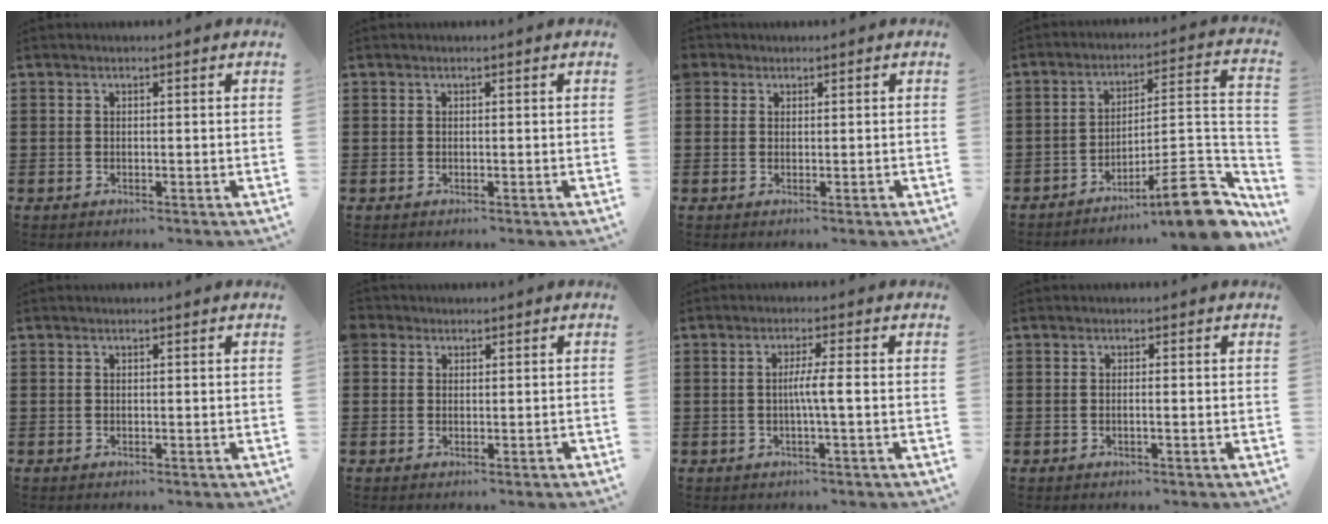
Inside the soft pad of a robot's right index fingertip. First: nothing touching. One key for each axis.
{"total": 0.0}
{"total": 1.2, "fx": 0.7, "fy": 1.0, "fz": -0.1, "tx": -0.002, "ty": 0.006, "tz": 0.013}
{"total": 11.9, "fx": -8.2, "fy": 2.3, "fz": 8.4, "tx": -0.106, "ty": 0.018, "tz": -0.146}
{"total": 0.0}
{"total": 1.3, "fx": 0.4, "fy": 1.3, "fz": 0.1, "tx": -0.007, "ty": 0.006, "tz": 0.006}
{"total": 3.4, "fx": -0.4, "fy": -0.2, "fz": 3.3, "tx": -0.060, "ty": -0.006, "tz": -0.010}
{"total": 0.8, "fx": -0.3, "fy": -0.1, "fz": 0.7, "tx": -0.014, "ty": -0.005, "tz": -0.005}